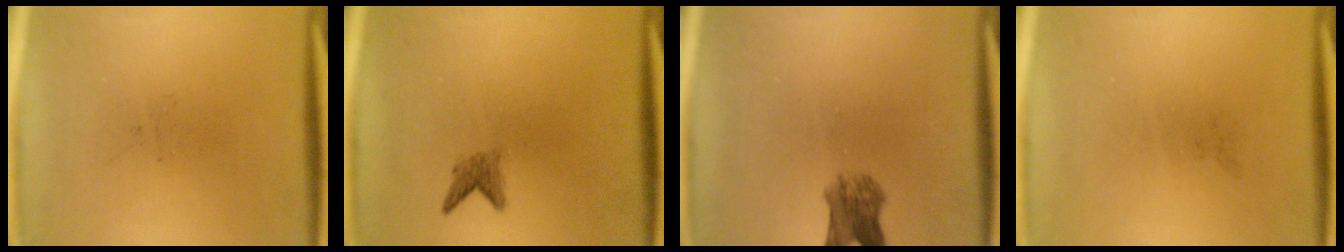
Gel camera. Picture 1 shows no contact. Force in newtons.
{"total": 1.7}
{"total": 4.1}
{"total": 0.0}